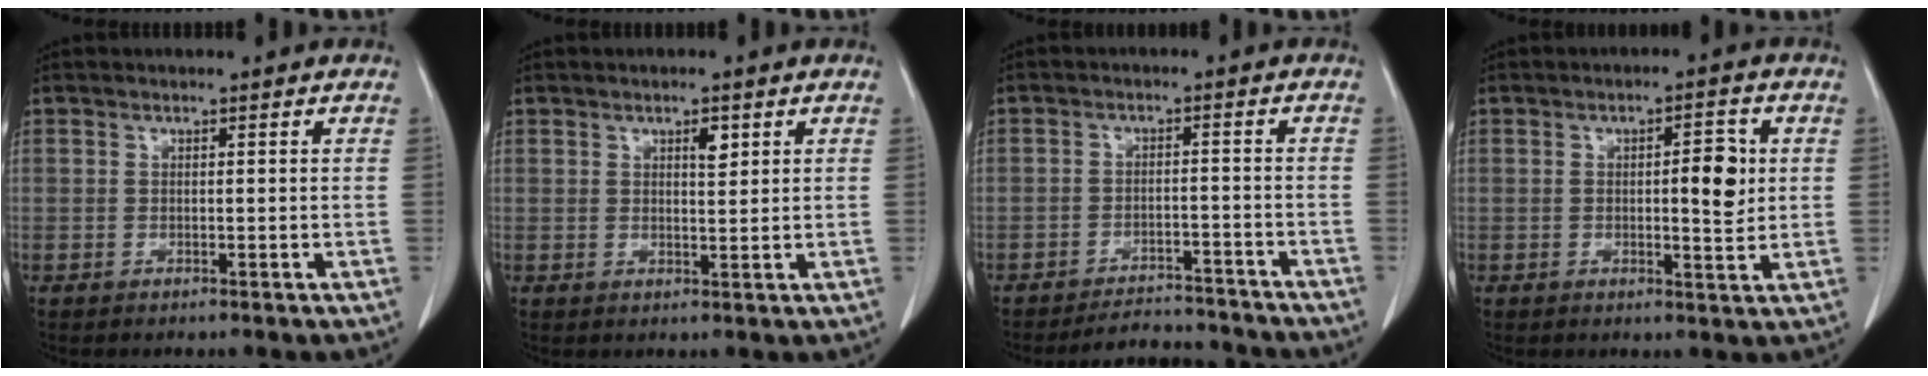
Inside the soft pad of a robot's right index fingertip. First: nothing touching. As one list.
[{"total": 2.2, "force": [1.1, 0.7, 1.8], "torque": [-0.028, -0.003, 0.017]}, {"total": 7.7, "force": [-7.4, 2.0, 0.3], "torque": [0.005, 0.011, -0.103]}, {"total": 5.3, "force": [0.6, 1.4, 5.1], "torque": [-0.072, 0.003, 0.008]}]